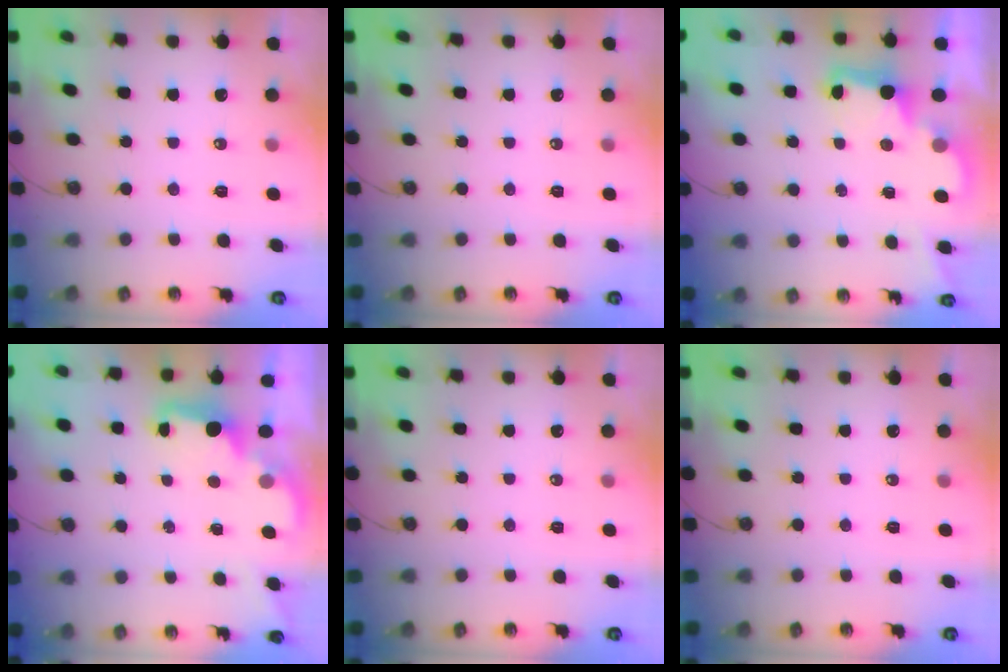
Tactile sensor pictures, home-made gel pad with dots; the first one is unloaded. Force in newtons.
{"total": 0.0}
{"total": 3.0, "press": 2.9, "slide": 0.6}
{"total": 2.2, "press": 2.1, "slide": 0.8}
{"total": 0.0}
{"total": 0.0}